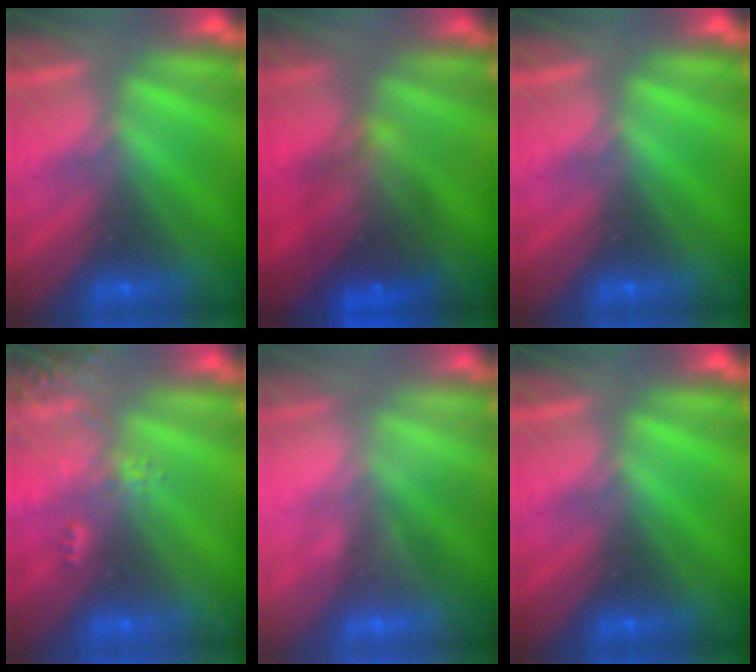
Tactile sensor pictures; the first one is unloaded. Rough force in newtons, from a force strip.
{"total": 7.6}
{"total": 0.0}
{"total": 2.4}
{"total": 2.3}
{"total": 0.0}